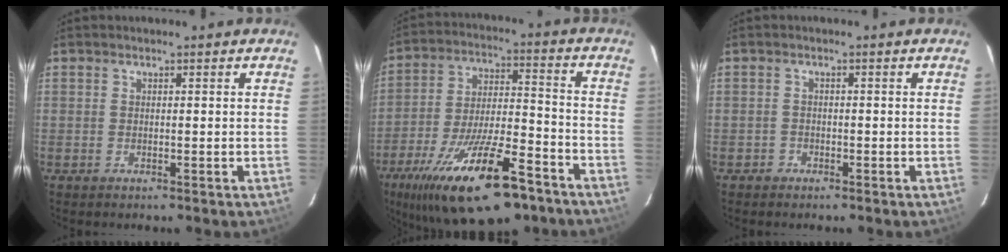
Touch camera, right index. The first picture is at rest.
{"total": 23.8, "force": [-15.5, 7.4, 16.3], "torque": [-0.300, -0.030, -0.245]}
{"total": 1.4, "force": [-1.0, 1.0, -0.1], "torque": [-0.003, 0.006, -0.016]}